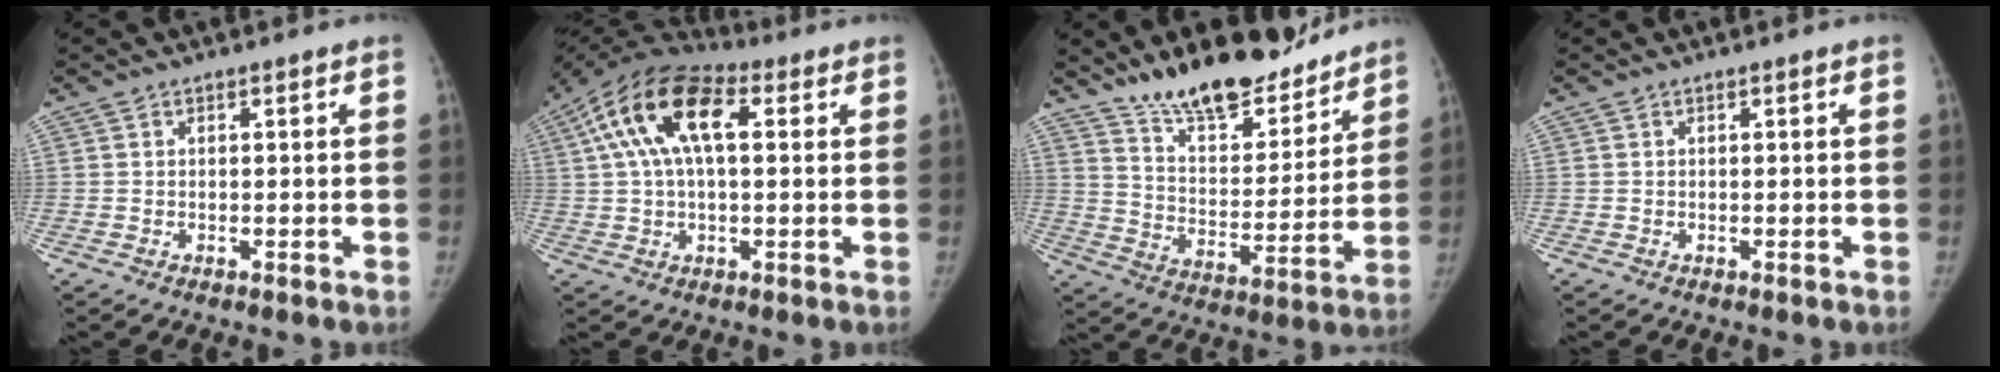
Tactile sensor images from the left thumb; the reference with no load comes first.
{"total": 16.0, "force": [4.4, 8.1, 13.1], "torque": [-0.245, 0.036, 0.068]}
{"total": 18.1, "force": [14.9, 6.2, 8.0], "torque": [-0.082, -0.097, 0.247]}
{"total": 0.0}